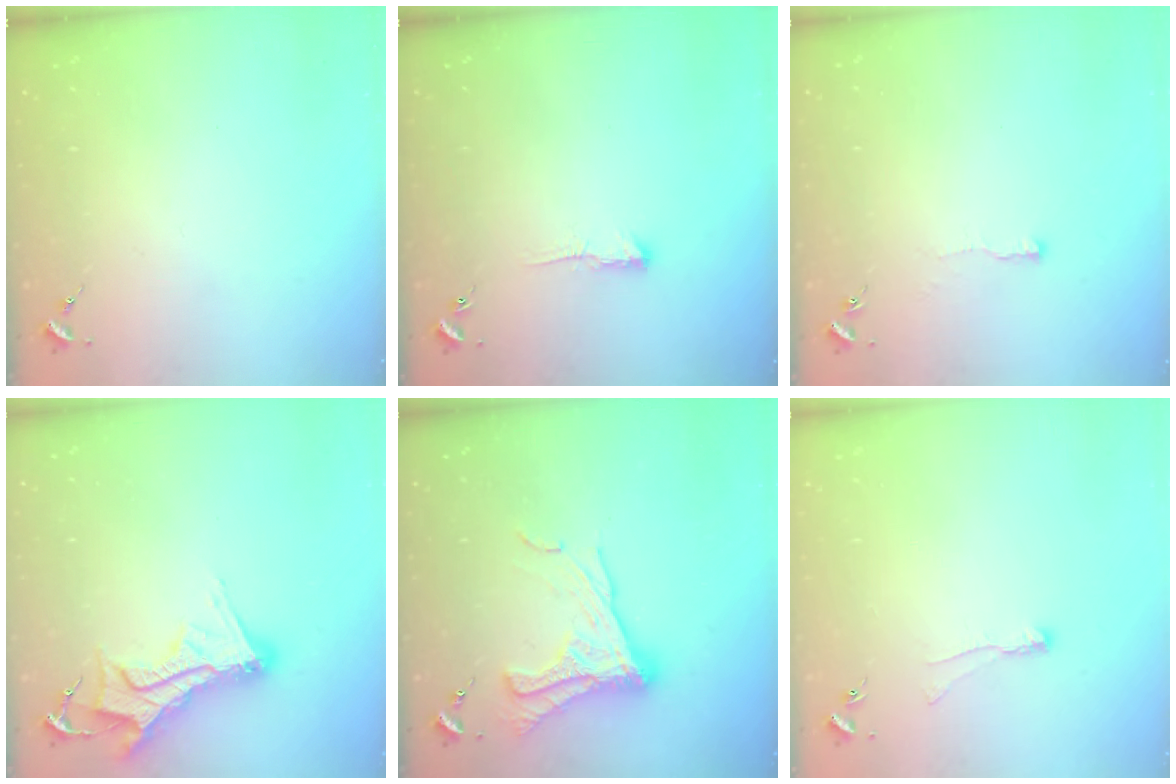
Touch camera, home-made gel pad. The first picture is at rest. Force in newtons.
{"total": 3.4, "press": 3.4, "slide": 0.6}
{"total": 3.1, "press": 3.1, "slide": 0.6}
{"total": 12.7, "press": 12.7, "slide": 1.2}
{"total": 15.5, "press": 15.5, "slide": 0.8}
{"total": 4.5, "press": 4.4, "slide": 0.8}